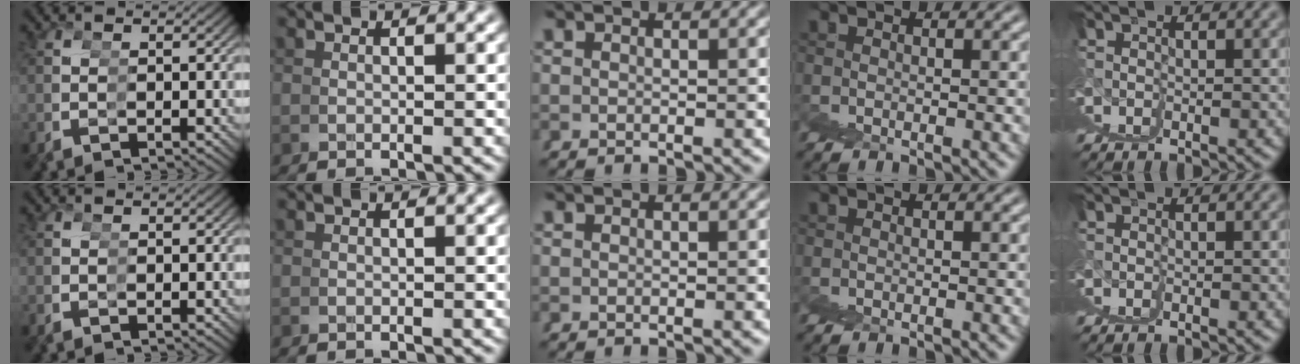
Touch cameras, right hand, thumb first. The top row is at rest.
{}